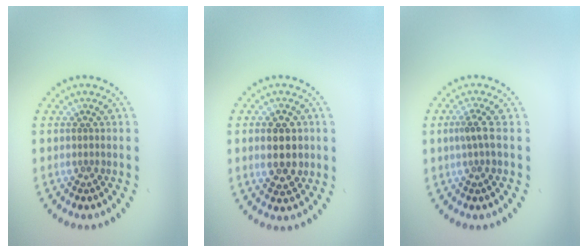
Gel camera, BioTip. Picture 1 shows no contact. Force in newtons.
{"total": 3.8, "press": 3.8, "slide": 0.2}
{"total": 1.4, "press": 1.1, "slide": 0.8}